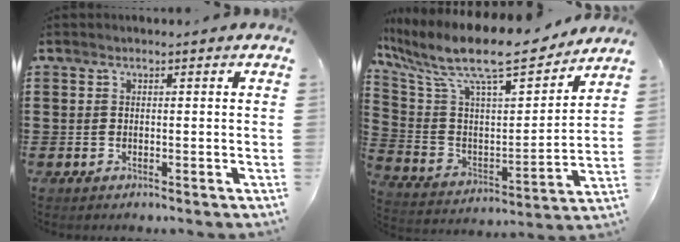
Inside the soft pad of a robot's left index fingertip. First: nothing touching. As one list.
[{"total": 12.9, "force": [10.4, 2.3, 7.2], "torque": [-0.170, -0.071, 0.177]}]